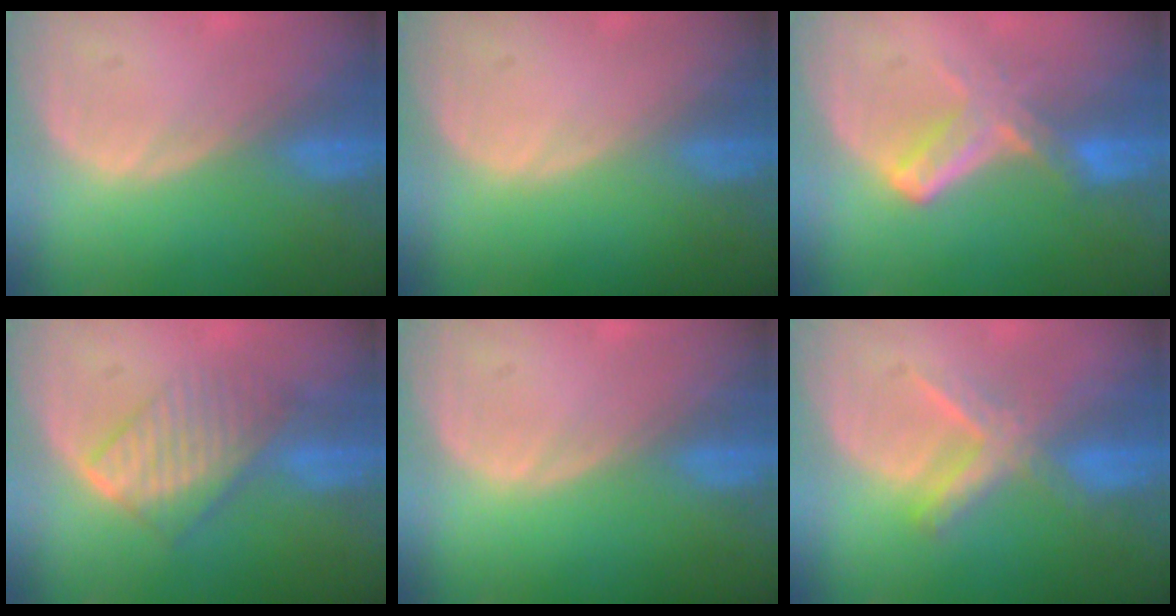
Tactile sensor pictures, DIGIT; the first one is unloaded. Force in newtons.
{"total": 0.0}
{"total": 5.6, "press": 5.3, "slide": 1.8}
{"total": 6.6, "press": 6.3, "slide": 1.9}
{"total": 0.0}
{"total": 5.5, "press": 5.4, "slide": 0.5}